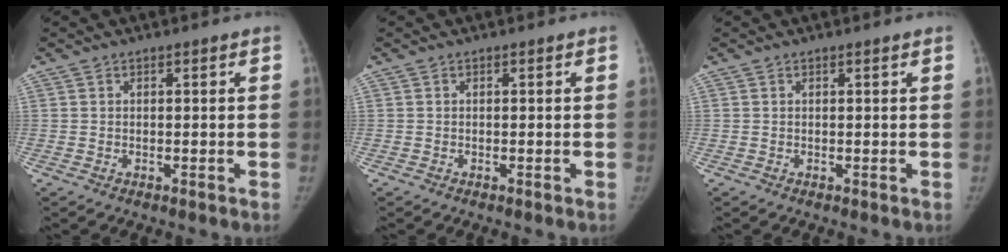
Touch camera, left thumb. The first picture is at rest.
{"total": 0.0}
{"total": 0.5, "force": [0.4, -0.1, 0.3], "torque": [-0.011, -0.001, 0.011]}